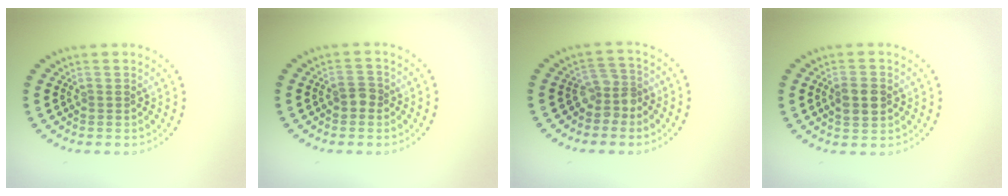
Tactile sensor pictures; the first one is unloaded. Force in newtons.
{"total": 1.5, "press": 1.4, "slide": 0.5}
{"total": 2.5, "press": 1.9, "slide": 1.6}
{"total": 2.8, "press": 2.8, "slide": 0.2}